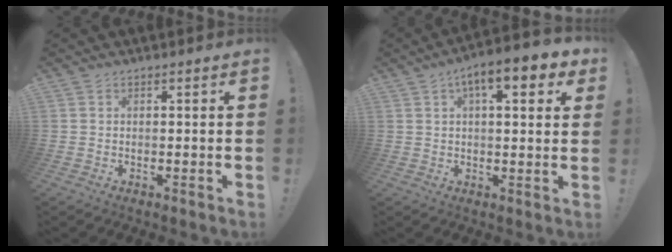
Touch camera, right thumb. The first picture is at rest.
{"total": 9.5, "force": [4.2, 3.0, 8.0], "torque": [-0.106, -0.014, 0.063]}